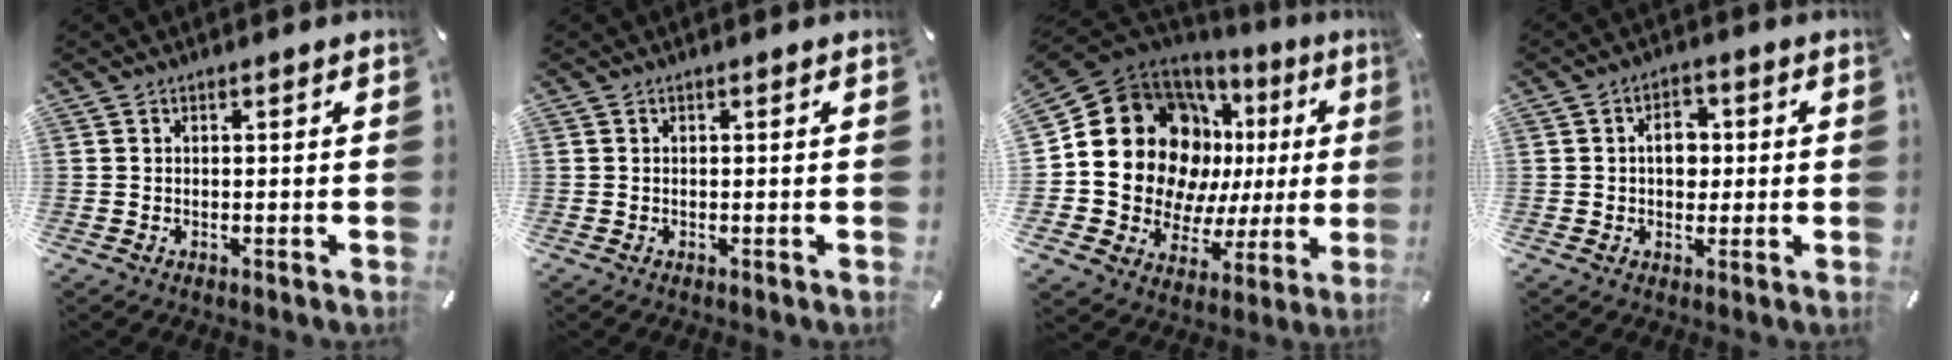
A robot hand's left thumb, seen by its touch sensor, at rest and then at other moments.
{"total": 0.0}
{"total": 22.6, "force": [6.4, 17.4, 12.9], "torque": [-0.222, -0.039, 0.139]}
{"total": 6.1, "force": [0.3, 4.3, 4.3], "torque": [-0.055, -0.001, -0.002]}